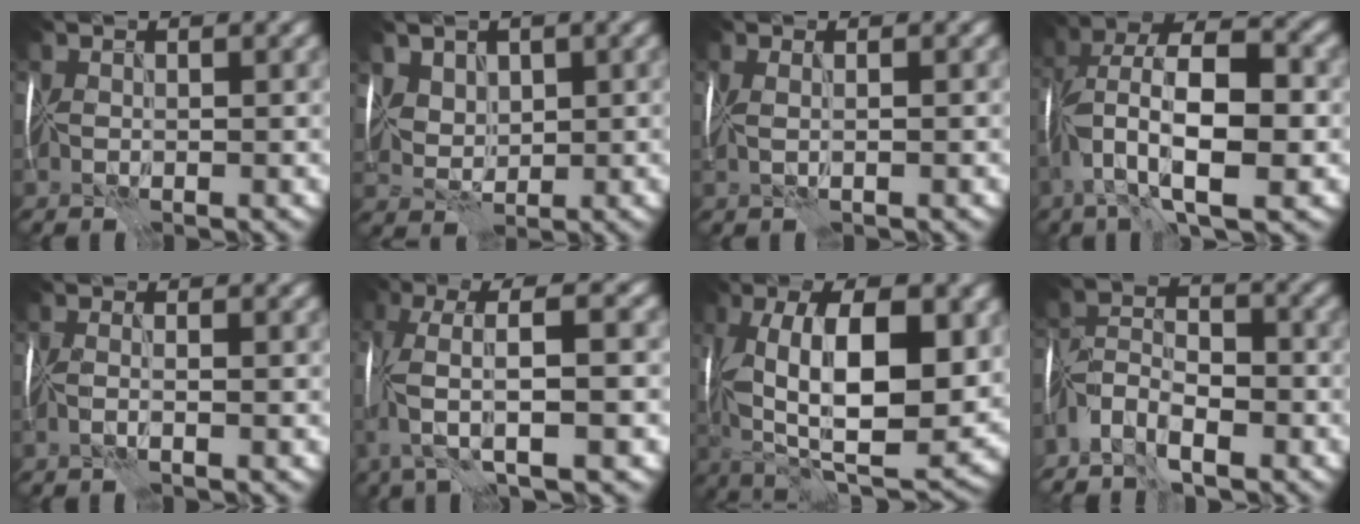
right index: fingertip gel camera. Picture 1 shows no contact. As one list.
[{"total": 3.1, "force": [2.0, 2.1, 1.1], "torque": [-0.036, -0.001, 0.052]}, {"total": 0.9, "force": [0.2, -0.3, 0.8], "torque": [-0.013, 0.013, 0.008]}, {"total": 11.1, "force": [-2.2, 4.1, 10.1], "torque": [-0.189, 0.017, -0.044]}, {"total": 1.2, "force": [-0.8, -0.9, 0.2], "torque": [-0.008, 0.002, -0.018]}, {"total": 7.0, "force": [-0.6, 1.2, 6.9], "torque": [-0.135, 0.022, -0.015]}, {"total": 13.5, "force": [1.4, 5.9, 12.1], "torque": [-0.194, 0.000, 0.026]}, {"total": 5.4, "force": [-4.1, 2.6, 2.2], "torque": [-0.026, 0.010, -0.085]}]